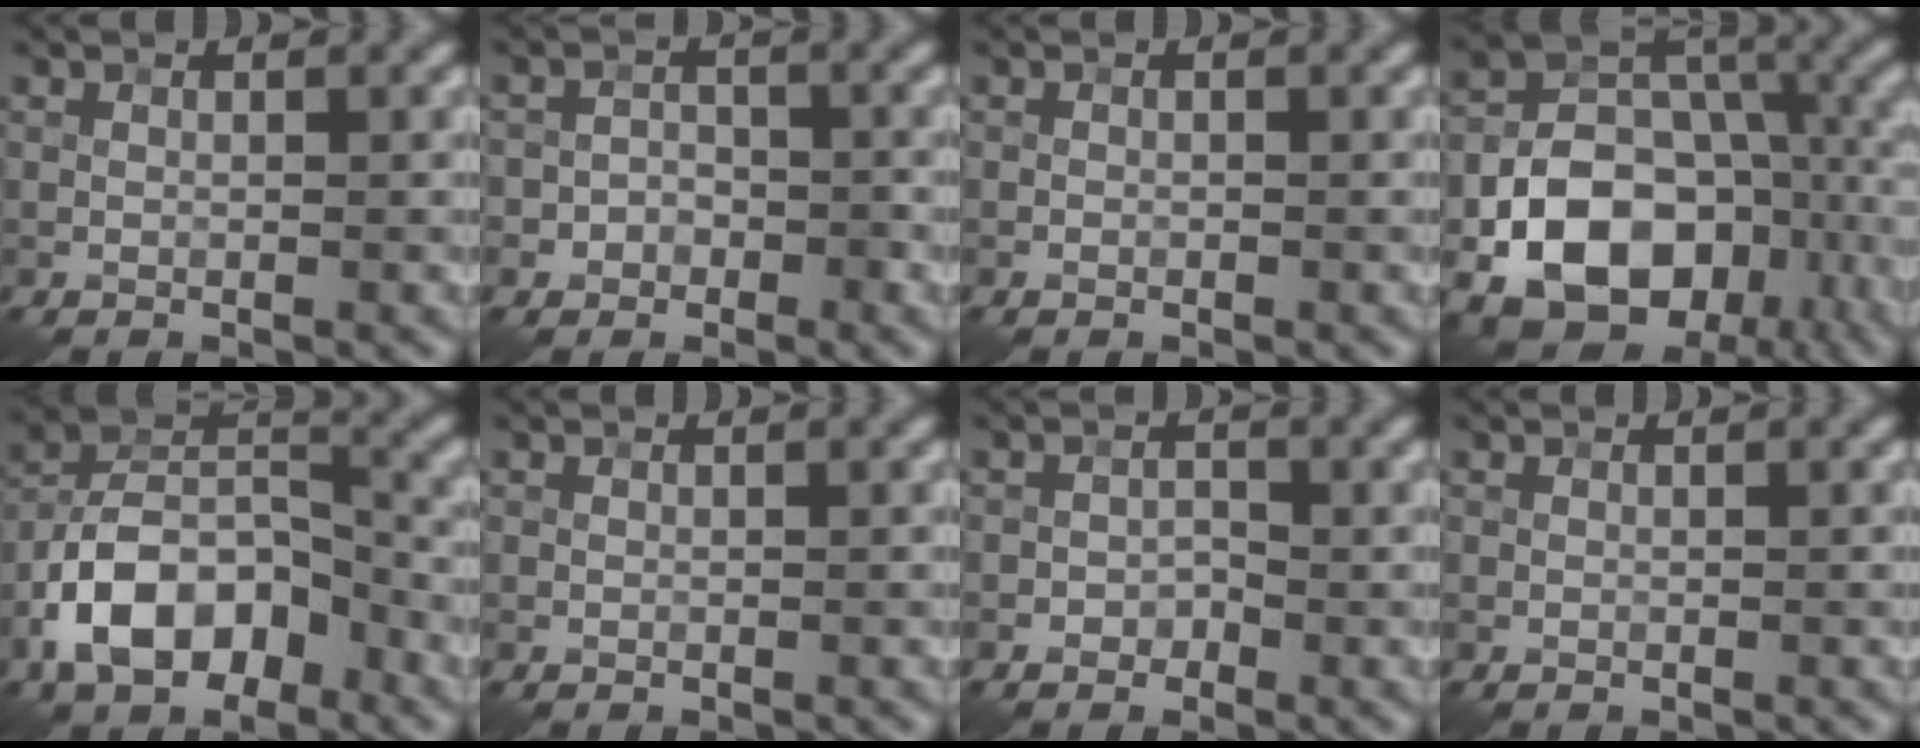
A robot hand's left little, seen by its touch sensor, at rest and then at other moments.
{"total": 2.3, "force": [-1.0, 2.0, 0.5], "torque": [0.019, 0.007, -0.032]}
{"total": 0.0}
{"total": 15.3, "force": [-5.8, 10.8, 9.2], "torque": [-0.148, -0.018, -0.095]}
{"total": 9.6, "force": [-4.8, 5.3, 6.4], "torque": [-0.116, 0.014, -0.098]}
{"total": 0.0}
{"total": 1.2, "force": [-0.7, 0.9, 0.4], "torque": [-0.004, 0.002, -0.015]}
{"total": 0.0}